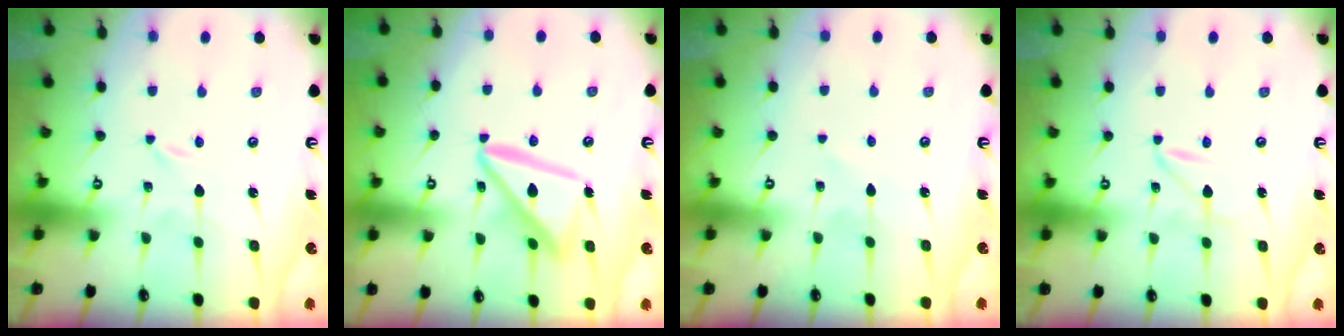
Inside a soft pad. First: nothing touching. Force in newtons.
{"total": 14.6, "press": 14.6, "slide": 1.4}
{"total": 1.6, "press": 1.6, "slide": 0.1}
{"total": 1.6, "press": 1.6, "slide": 0.3}